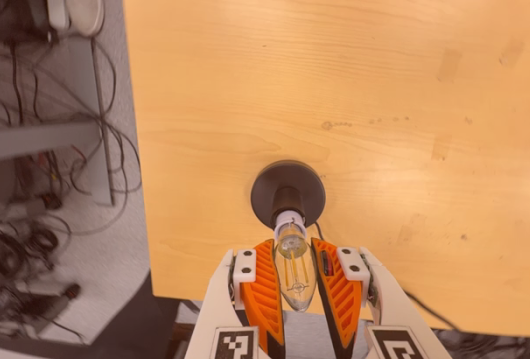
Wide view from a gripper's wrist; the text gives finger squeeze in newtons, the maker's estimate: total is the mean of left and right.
{"total": 14.3, "left": 13.9, "right": 14.8}